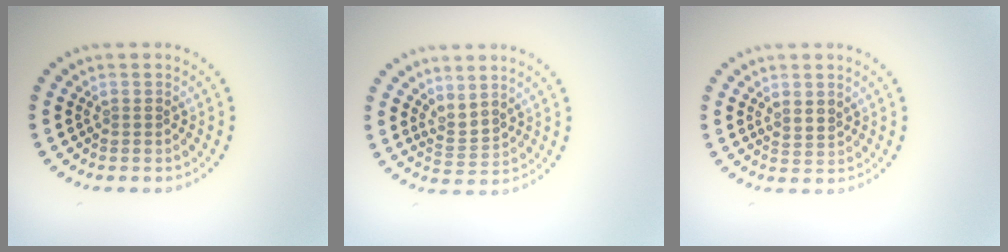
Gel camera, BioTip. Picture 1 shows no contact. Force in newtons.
{"total": 2.1, "press": 1.4, "slide": 1.6}
{"total": 1.5, "press": 1.2, "slide": 1.0}